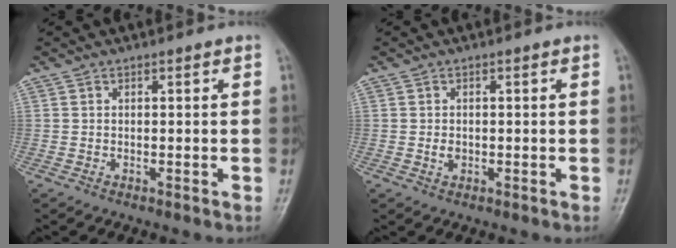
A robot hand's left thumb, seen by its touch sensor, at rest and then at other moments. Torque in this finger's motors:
{"motor_torque": [-0.11, 0.08, 0.07, 0.03, 0.00]}